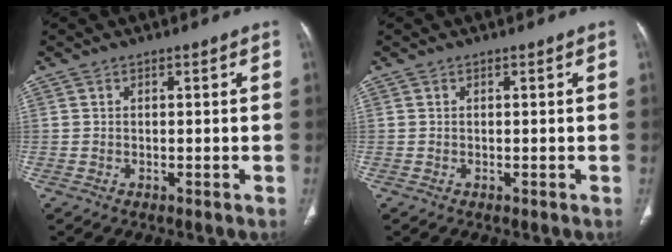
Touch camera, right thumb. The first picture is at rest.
{"total": 0.0}